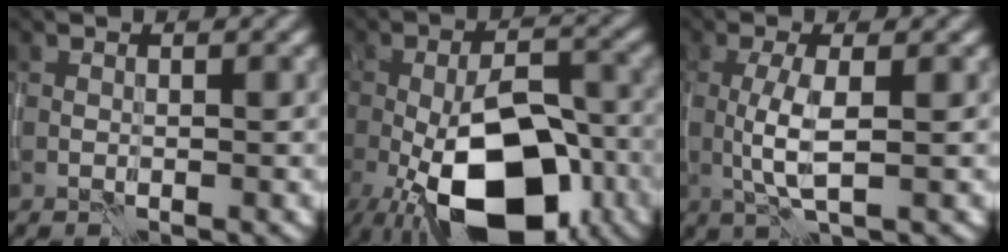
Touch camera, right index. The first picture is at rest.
{"total": 14.4, "force": [-6.3, 6.6, 11.1], "torque": [-0.171, -0.011, -0.105]}
{"total": 3.6, "force": [-0.2, 0.8, 3.5], "torque": [-0.079, -0.003, -0.002]}